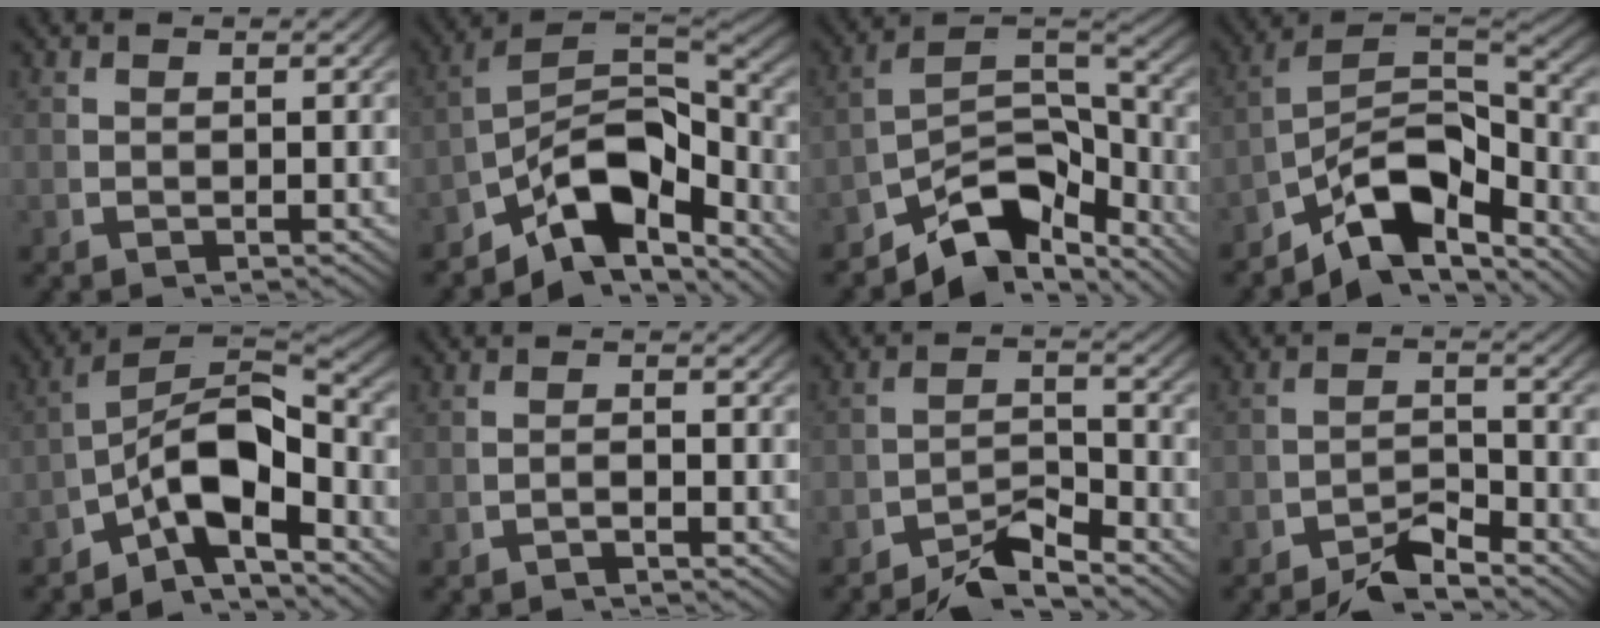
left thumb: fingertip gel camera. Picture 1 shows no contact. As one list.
[{"total": 12.7, "force": [-4.0, 7.8, 9.3], "torque": [-0.159, -0.041, -0.048]}, {"total": 9.7, "force": [-4.2, 5.5, 6.8], "torque": [-0.119, -0.035, -0.055]}, {"total": 11.4, "force": [-3.8, 6.9, 8.2], "torque": [-0.143, -0.035, -0.051]}, {"total": 11.0, "force": [-2.8, 6.2, 8.6], "torque": [-0.144, -0.032, -0.036]}, {"total": 0.9, "force": [-0.9, 0.0, 0.2], "torque": [-0.004, 0.001, -0.019]}, {"total": 5.5, "force": [-4.1, 2.4, 2.7], "torque": [-0.033, -0.024, -0.066]}, {"total": 5.0, "force": [-4.2, 1.9, 1.9], "torque": [-0.015, -0.019, -0.070]}]